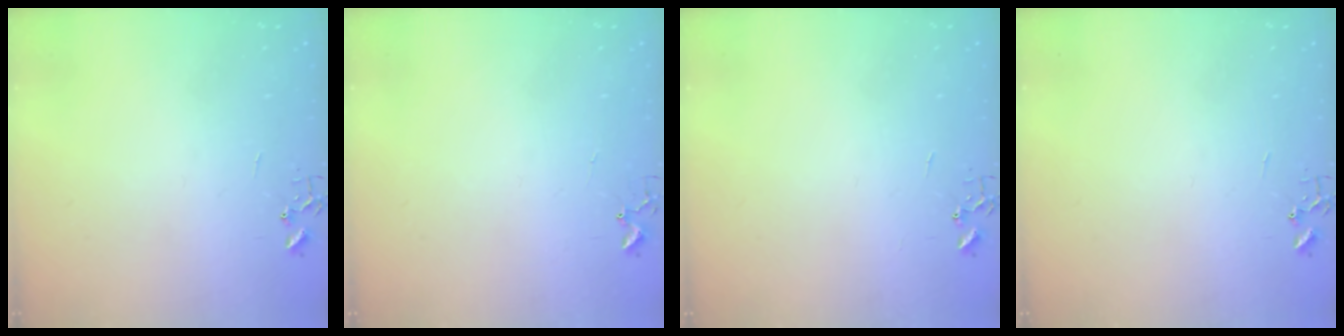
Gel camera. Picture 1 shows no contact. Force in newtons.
{"total": 5.1, "press": 5.1, "slide": 0.3}
{"total": 0.0}
{"total": 0.0}